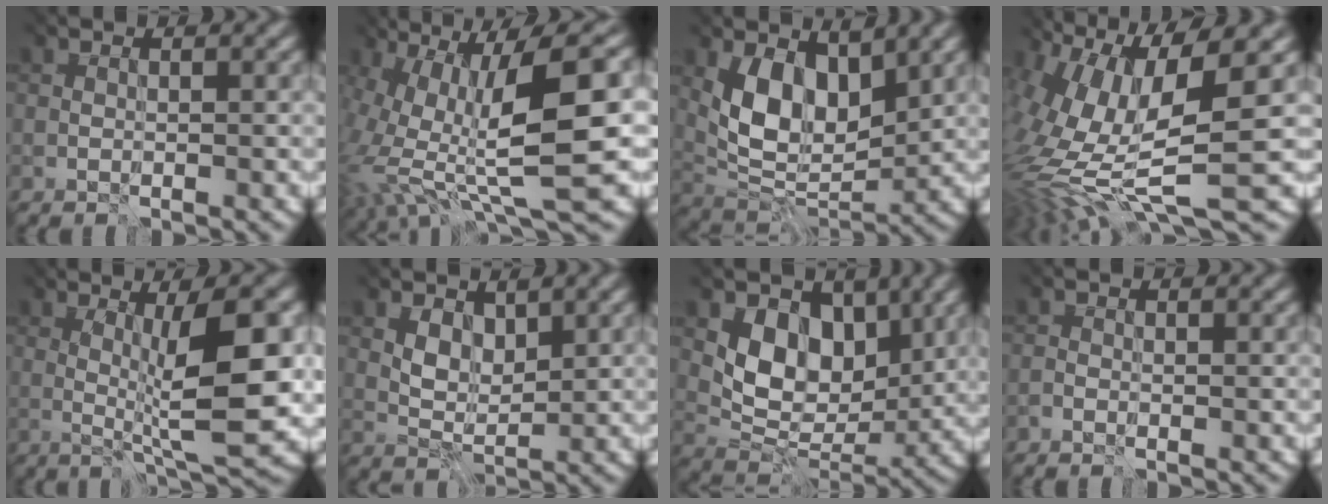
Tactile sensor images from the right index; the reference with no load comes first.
{"total": 11.9, "force": [-1.3, 3.6, 11.3], "torque": [-0.206, -0.014, 0.000]}
{"total": 6.0, "force": [1.3, 3.6, 4.6], "torque": [-0.084, -0.018, 0.037]}
{"total": 13.5, "force": [0.6, 5.0, 12.5], "torque": [-0.252, -0.004, 0.042]}
{"total": 6.4, "force": [-0.9, 0.2, 6.3], "torque": [-0.092, -0.004, 0.007]}
{"total": 1.2, "force": [0.3, 0.8, 0.9], "torque": [-0.024, -0.003, 0.020]}
{"total": 6.8, "force": [1.6, 5.0, 4.3], "torque": [-0.073, -0.016, 0.042]}
{"total": 1.3, "force": [-1.3, 0.1, 0.1], "torque": [0.004, 0.002, -0.018]}